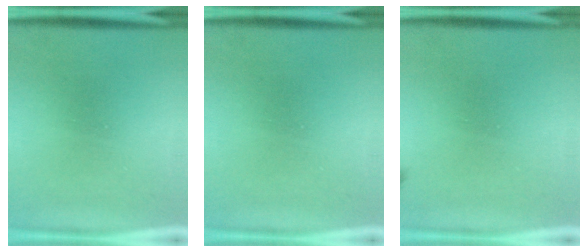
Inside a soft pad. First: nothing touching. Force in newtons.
{"total": 0.0}
{"total": 0.9}